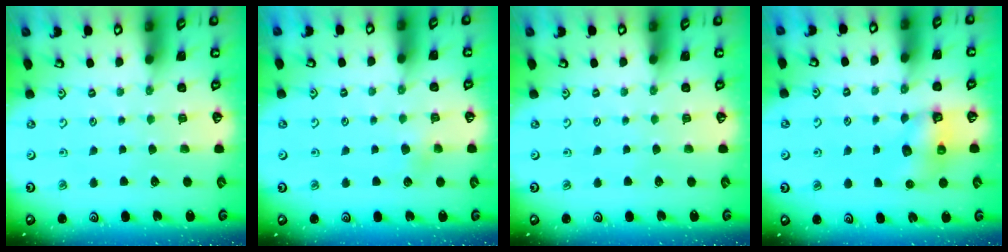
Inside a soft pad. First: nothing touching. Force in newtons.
{"total": 2.6, "press": 2.6, "slide": 0.5}
{"total": 0.0}
{"total": 6.6, "press": 6.6, "slide": 0.6}